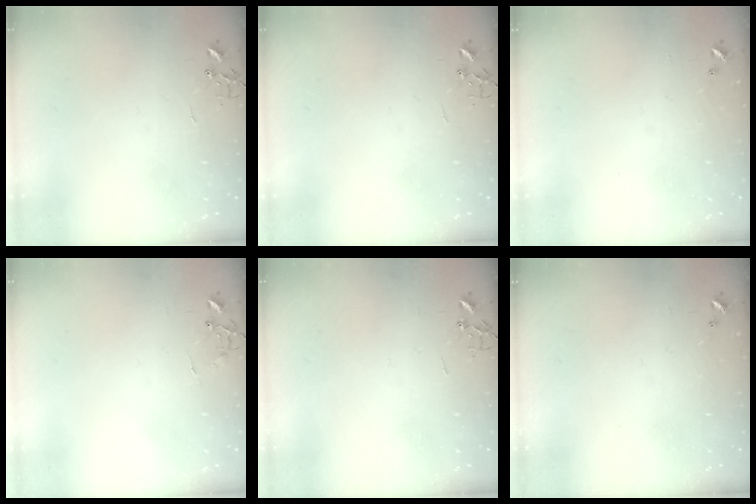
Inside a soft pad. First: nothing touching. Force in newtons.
{"total": 0.0}
{"total": 0.0}
{"total": 6.4, "press": 6.4, "slide": 0.4}
{"total": 0.0}
{"total": 0.0}